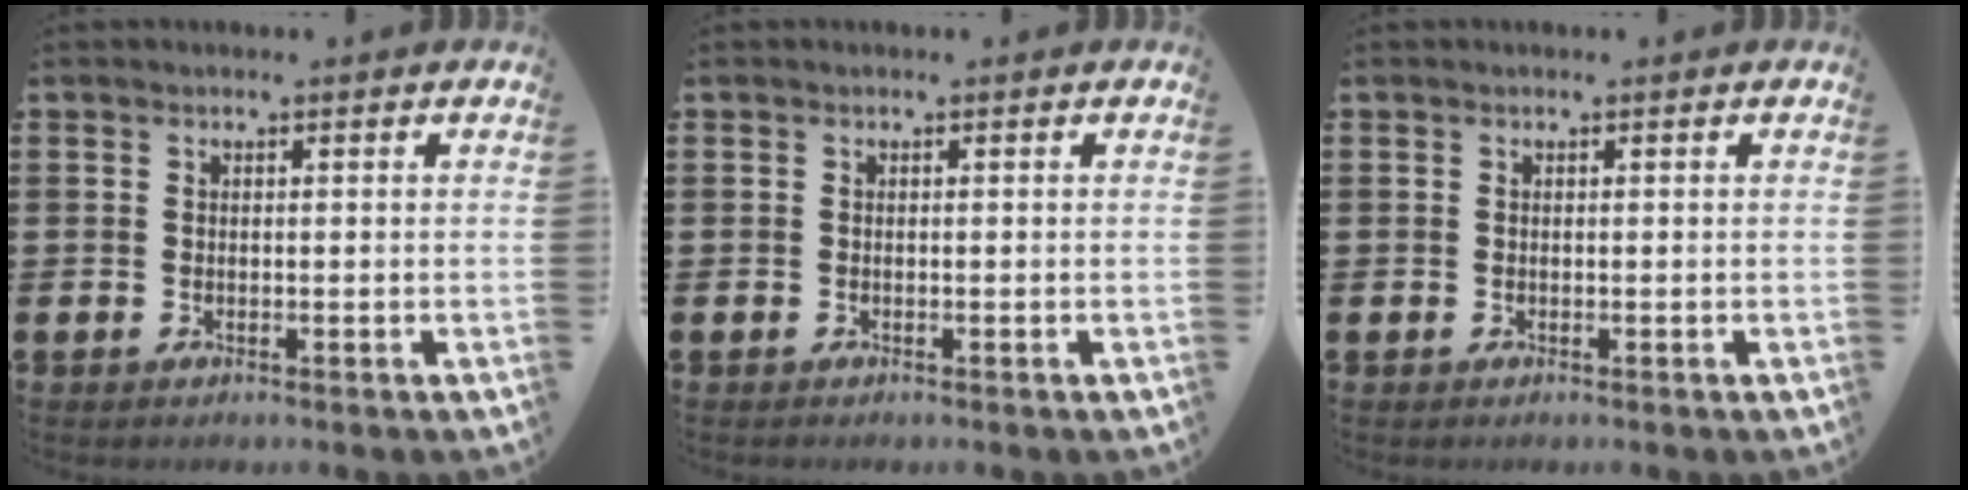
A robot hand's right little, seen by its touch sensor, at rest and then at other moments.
{"total": 0.0}
{"total": 0.0}